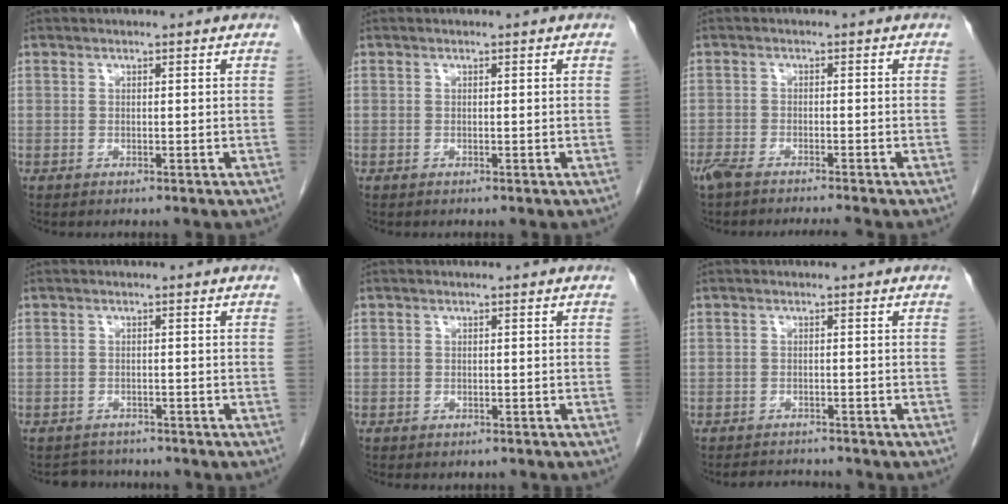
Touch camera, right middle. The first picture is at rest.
{"total": 0.0}
{"total": 5.8, "force": [-5.1, 0.0, 2.8], "torque": [-0.045, -0.010, -0.086]}
{"total": 3.0, "force": [-2.7, 1.1, -0.3], "torque": [0.005, -0.001, -0.041]}
{"total": 1.0, "force": [-0.6, 0.8, 0.0], "torque": [-0.005, 0.004, -0.006]}
{"total": 3.2, "force": [-3.0, 0.8, 0.2], "torque": [-0.002, -0.008, -0.046]}